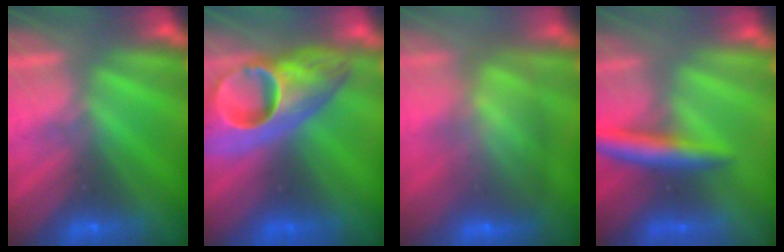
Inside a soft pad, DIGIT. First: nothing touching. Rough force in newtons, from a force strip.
{"total": 9.0}
{"total": 13.7}
{"total": 7.4}